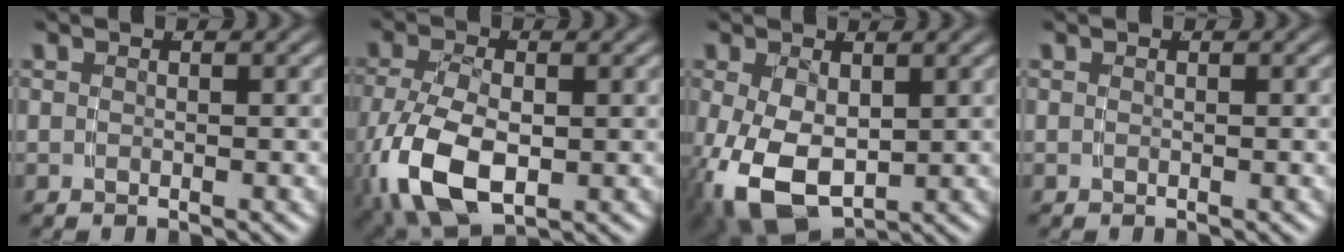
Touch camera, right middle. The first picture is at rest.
{"total": 8.6, "force": [-2.3, 5.6, 6.1], "torque": [-0.157, -0.045, -0.010]}
{"total": 7.7, "force": [-2.4, 5.3, 5.1], "torque": [-0.128, -0.048, -0.015]}
{"total": 0.0}